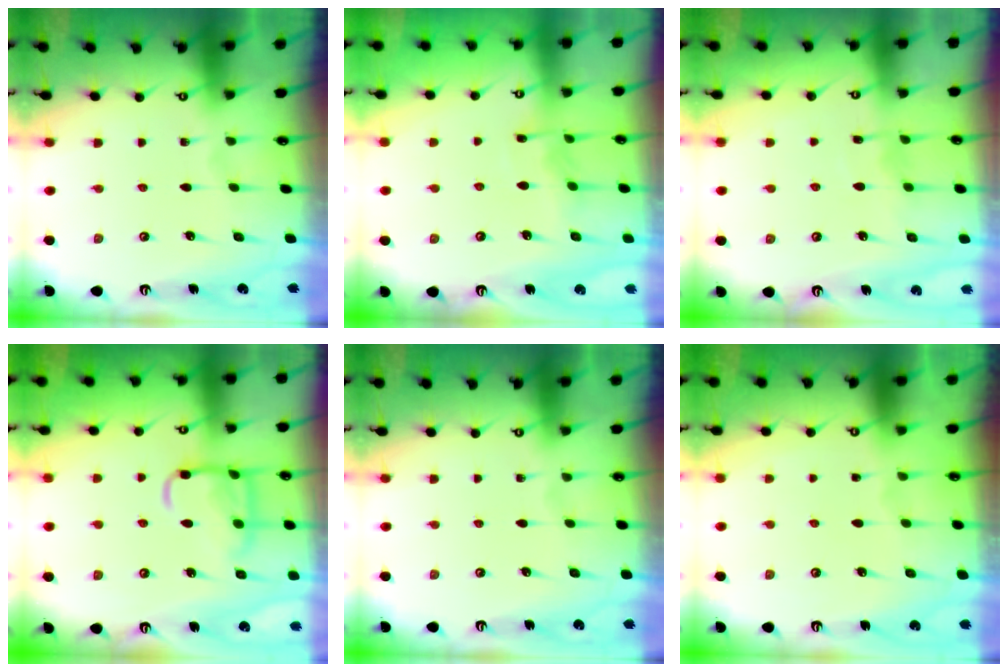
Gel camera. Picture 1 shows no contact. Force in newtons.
{"total": 5.5, "press": 5.5, "slide": 0.7}
{"total": 5.8, "press": 5.8, "slide": 0.5}
{"total": 11.2, "press": 11.1, "slide": 1.0}
{"total": 0.0}
{"total": 1.2, "press": 1.2, "slide": 0.1}